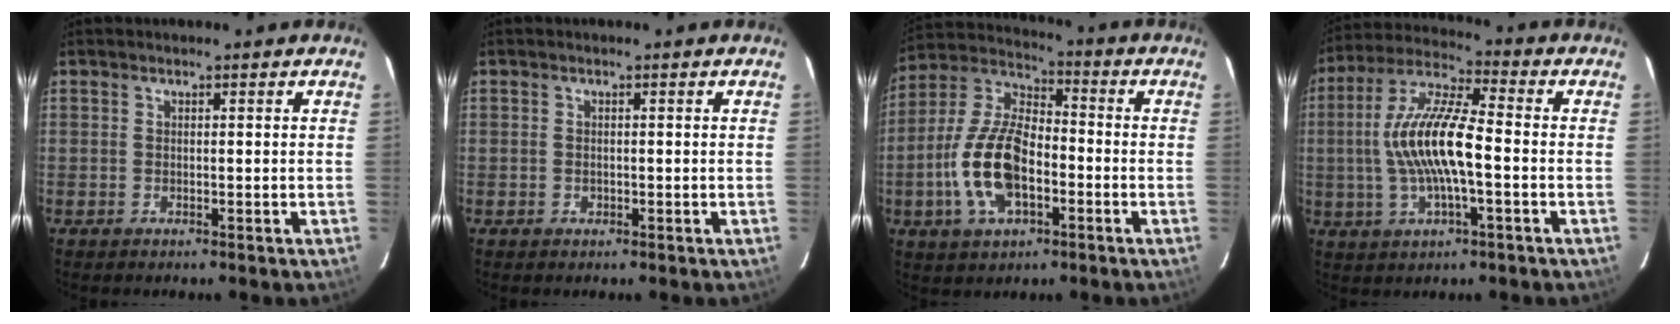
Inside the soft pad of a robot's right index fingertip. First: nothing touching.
{"total": 0.8, "force": [-0.2, 0.7, 0.3], "torque": [-0.003, 0.000, -0.003]}
{"total": 14.6, "force": [-4.3, 7.6, 11.7], "torque": [-0.245, 0.012, -0.079]}
{"total": 13.8, "force": [-1.3, 3.4, 13.3], "torque": [-0.266, 0.009, -0.030]}